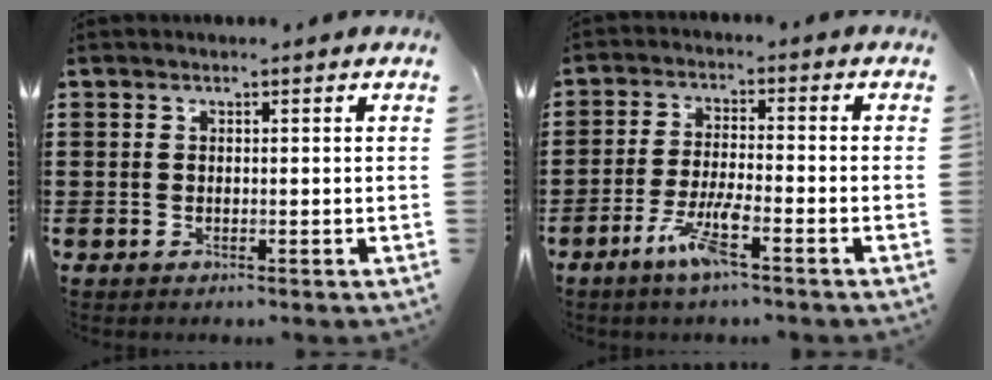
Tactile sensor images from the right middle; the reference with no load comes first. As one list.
[{"total": 6.0, "force": [-3.6, 0.7, 4.7], "torque": [-0.102, -0.010, -0.069]}]